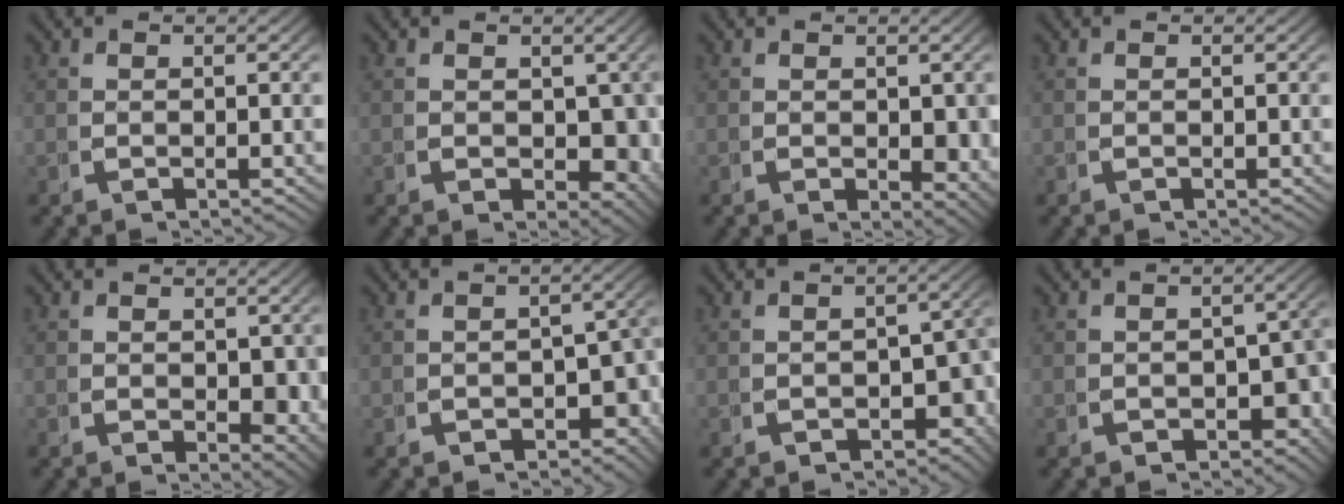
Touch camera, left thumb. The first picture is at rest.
{"total": 5.1, "force": [0.6, 3.7, 3.6], "torque": [-0.033, -0.015, 0.020]}
{"total": 2.8, "force": [0.2, 1.7, 2.2], "torque": [-0.023, -0.017, 0.015]}
{"total": 0.0}
{"total": 3.4, "force": [0.2, 2.1, 2.6], "torque": [-0.029, -0.018, 0.017]}
{"total": 4.8, "force": [-1.6, 3.0, 3.4], "torque": [-0.031, -0.020, -0.015]}
{"total": 4.3, "force": [-1.5, 2.7, 3.0], "torque": [-0.028, -0.018, -0.015]}
{"total": 4.0, "force": [-1.3, 2.7, 2.6], "torque": [-0.025, -0.016, -0.012]}